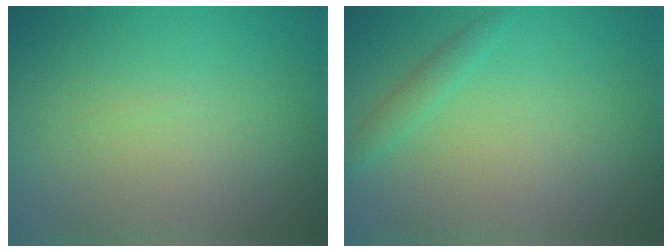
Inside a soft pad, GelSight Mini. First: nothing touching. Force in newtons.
{"total": 1.3, "press": 1.3, "slide": 0.1}